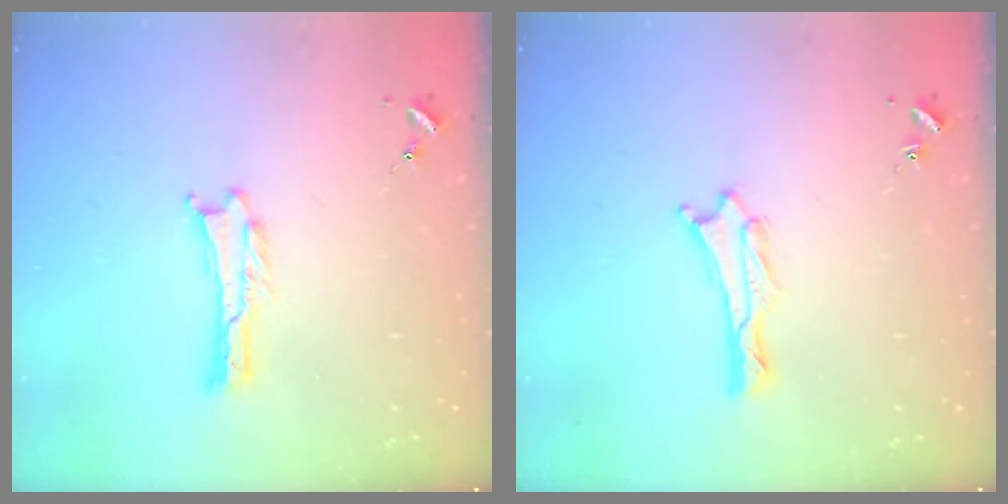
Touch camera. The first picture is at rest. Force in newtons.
{"total": 1.0, "press": 0.9, "slide": 0.1}